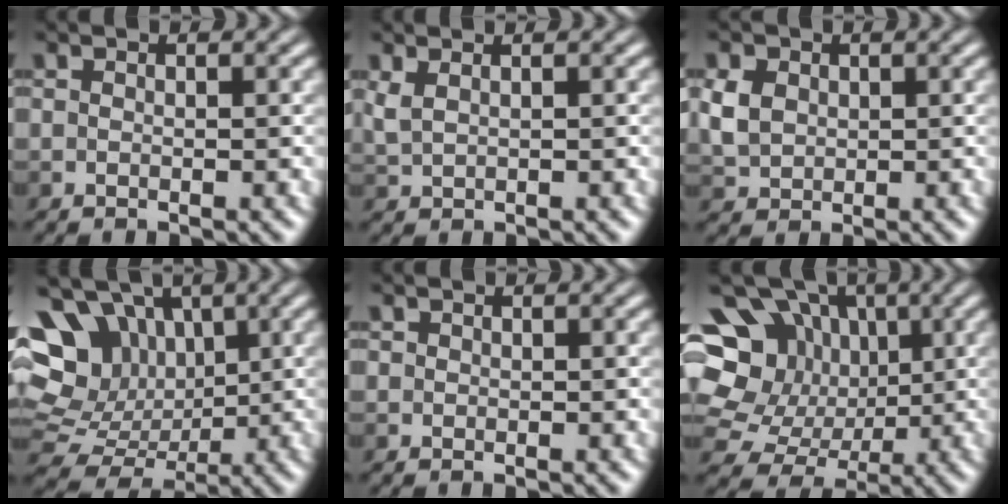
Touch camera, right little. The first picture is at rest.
{"total": 2.2, "force": [0.9, 1.0, 1.7], "torque": [-0.048, 0.002, 0.020]}
{"total": 3.4, "force": [0.5, 2.8, 1.8], "torque": [-0.057, 0.000, 0.010]}
{"total": 10.9, "force": [3.3, 8.4, 6.0], "torque": [-0.140, 0.027, 0.060]}
{"total": 0.0}
{"total": 12.5, "force": [3.8, 9.5, 7.2], "torque": [-0.152, 0.034, 0.055]}